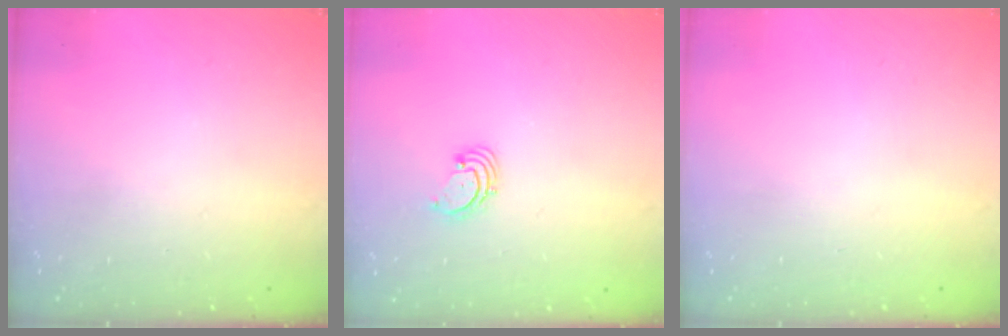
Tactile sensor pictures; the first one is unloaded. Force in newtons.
{"total": 1.7, "press": 1.7, "slide": 0.2}
{"total": 0.0}